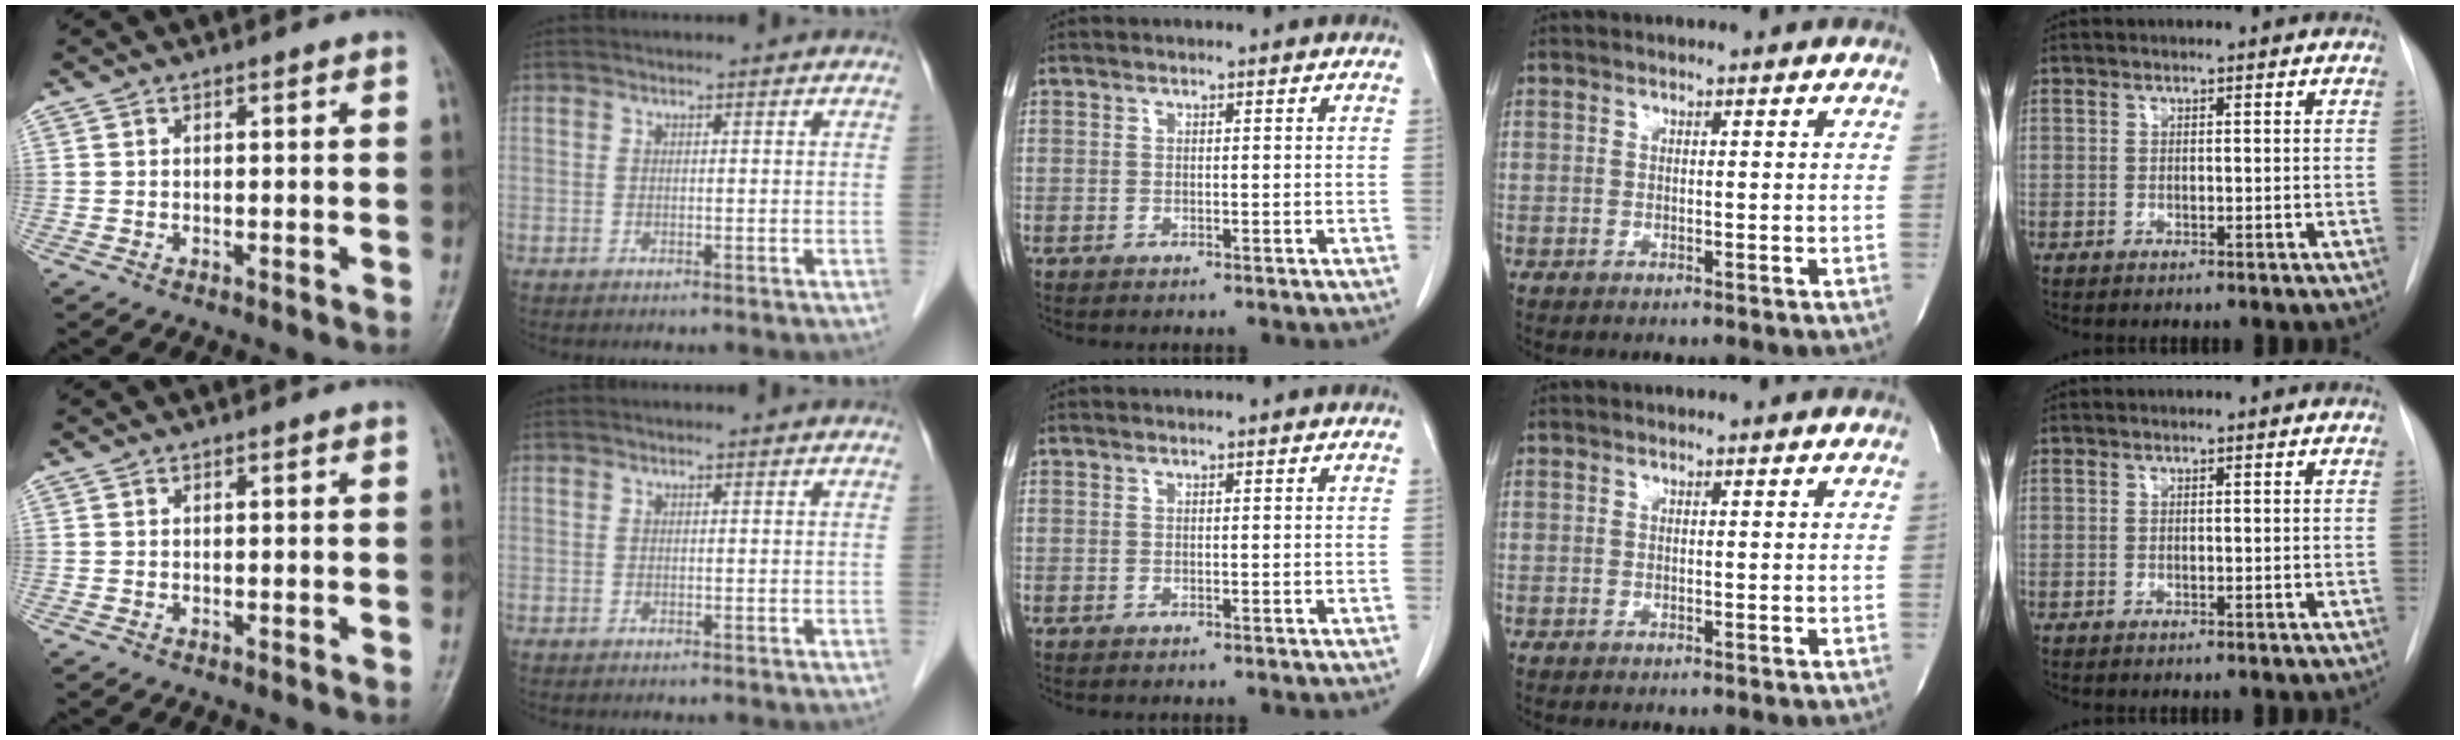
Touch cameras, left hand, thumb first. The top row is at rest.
{}